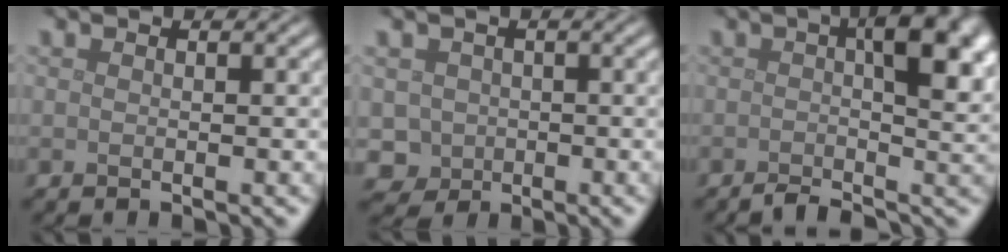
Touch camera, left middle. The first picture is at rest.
{"total": 2.5, "force": [-0.5, 2.4, 0.3], "torque": [0.002, 0.003, -0.005]}
{"total": 7.3, "force": [0.0, 2.4, 6.9], "torque": [-0.082, 0.009, -0.010]}